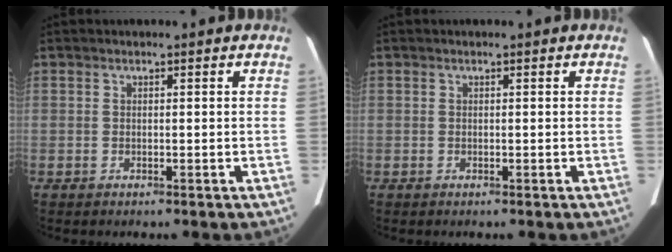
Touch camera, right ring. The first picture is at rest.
{"total": 0.0}